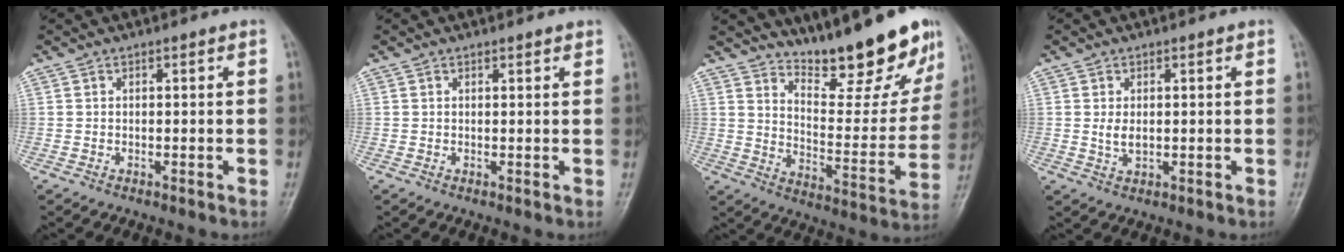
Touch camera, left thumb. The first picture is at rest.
{"total": 1.0, "force": [0.9, 0.3, 0.4], "torque": [-0.002, -0.003, 0.010]}
{"total": 19.9, "force": [16.1, 5.0, 10.5], "torque": [-0.109, -0.115, 0.236]}
{"total": 2.4, "force": [0.4, 1.5, 1.9], "torque": [-0.032, -0.006, 0.011]}